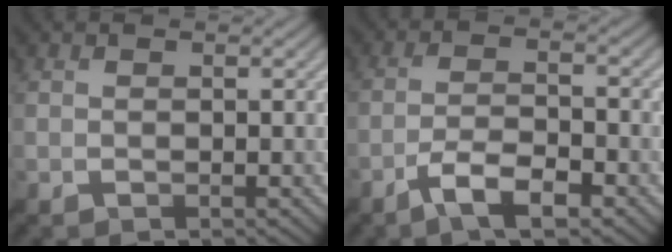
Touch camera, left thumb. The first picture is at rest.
{"total": 6.4, "force": [-4.1, 1.7, 4.6], "torque": [-0.087, 0.005, -0.077]}